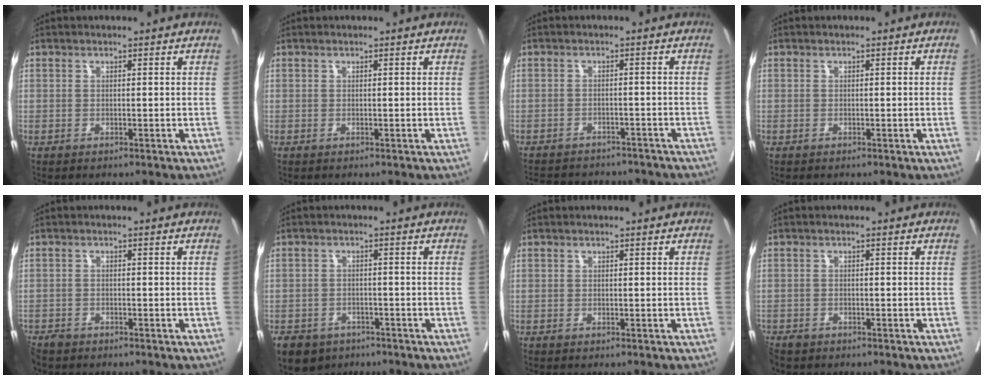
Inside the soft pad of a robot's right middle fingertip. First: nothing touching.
{"total": 0.0}
{"total": 15.4, "force": [-13.6, 5.2, 5.1], "torque": [-0.114, -0.001, -0.160]}
{"total": 0.0}
{"total": 4.0, "force": [-3.6, 1.5, 1.2], "torque": [-0.021, -0.008, -0.061]}
{"total": 5.9, "force": [-4.1, 4.1, 1.3], "torque": [-0.026, 0.004, -0.062]}
{"total": 0.0}
{"total": 4.5, "force": [-3.7, 2.1, 1.5], "torque": [-0.031, -0.007, -0.061]}